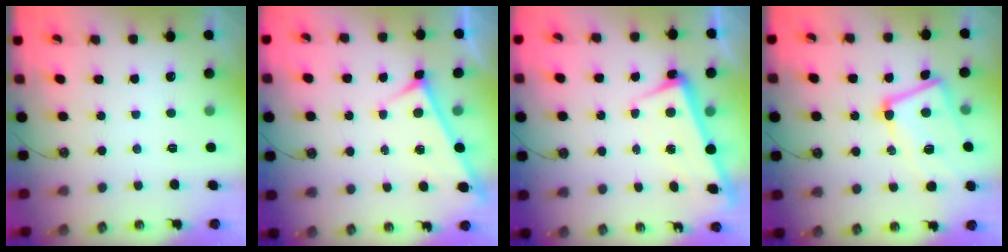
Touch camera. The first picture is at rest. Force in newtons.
{"total": 3.6, "press": 3.6, "slide": 0.3}
{"total": 2.3, "press": 2.2, "slide": 0.8}
{"total": 8.5, "press": 8.4, "slide": 1.3}